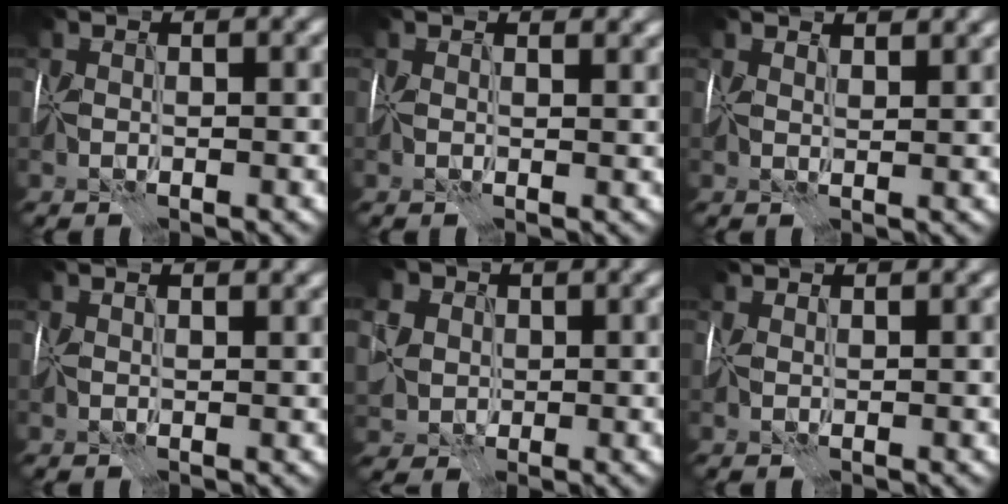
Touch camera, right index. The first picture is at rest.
{"total": 1.8, "force": [1.3, 0.9, 0.9], "torque": [-0.019, -0.001, 0.020]}
{"total": 3.0, "force": [2.4, 1.1, 1.3], "torque": [-0.026, 0.004, 0.032]}
{"total": 2.6, "force": [1.5, 1.2, 1.8], "torque": [-0.030, 0.009, 0.019]}
{"total": 8.4, "force": [2.8, 6.8, 4.1], "torque": [-0.097, 0.023, 0.033]}
{"total": 1.4, "force": [1.3, 0.4, 0.3], "torque": [-0.012, 0.005, 0.024]}